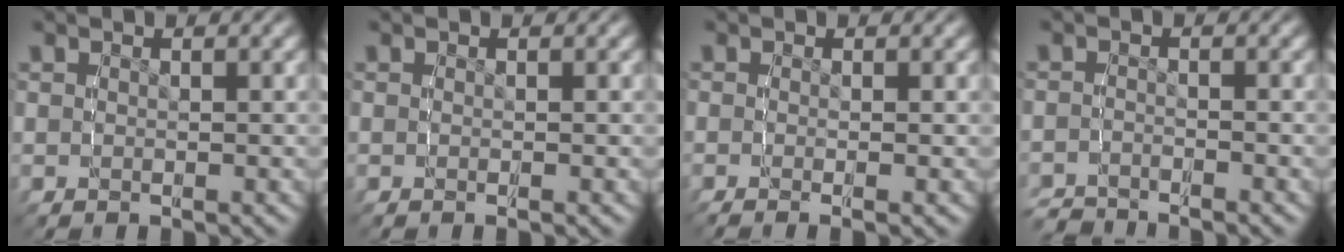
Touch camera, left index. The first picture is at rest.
{"total": 0.0}
{"total": 1.6, "force": [-1.1, 0.2, 1.2], "torque": [-0.025, -0.011, -0.013]}
{"total": 2.6, "force": [-2.6, 0.4, 0.0], "torque": [-0.004, -0.012, -0.045]}